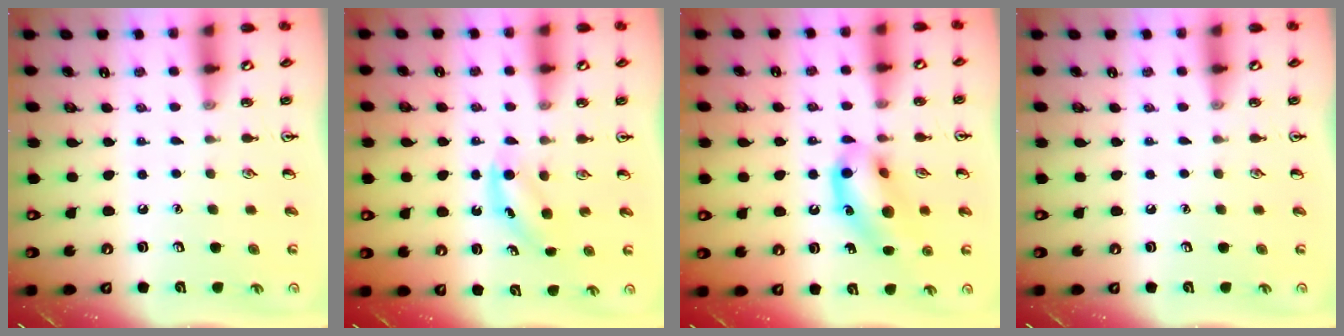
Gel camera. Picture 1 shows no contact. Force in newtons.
{"total": 4.0, "press": 3.9, "slide": 0.9}
{"total": 13.7, "press": 13.5, "slide": 2.5}
{"total": 0.0}